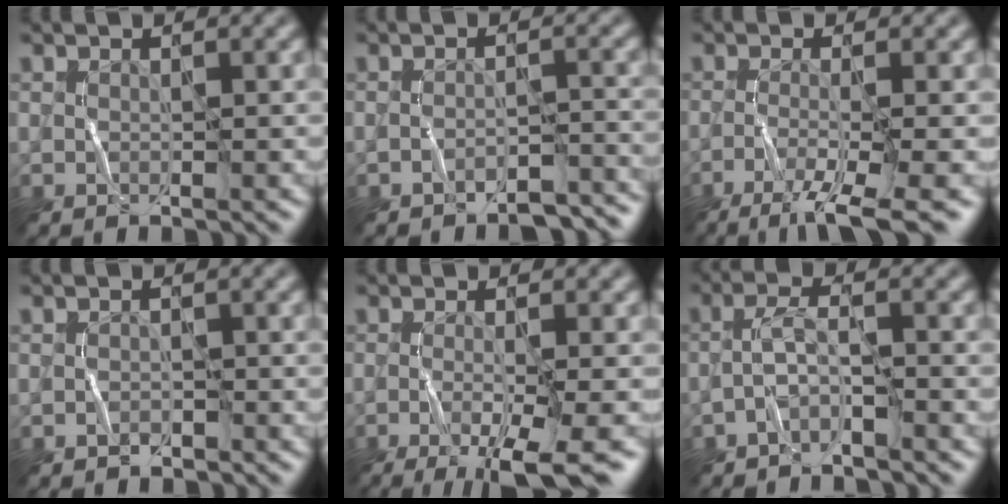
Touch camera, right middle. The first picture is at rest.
{"total": 3.2, "force": [-3.0, 0.6, 0.9], "torque": [-0.013, 0.009, -0.040]}
{"total": 6.3, "force": [-3.9, 1.3, 4.8], "torque": [-0.071, 0.003, -0.074]}
{"total": 0.5, "force": [-0.4, 0.2, -0.2], "torque": [0.005, 0.009, -0.007]}
{"total": 8.3, "force": [-4.7, 2.0, 6.5], "torque": [-0.091, -0.006, -0.076]}
{"total": 1.9, "force": [-1.4, 0.2, 1.3], "torque": [-0.028, 0.018, -0.033]}